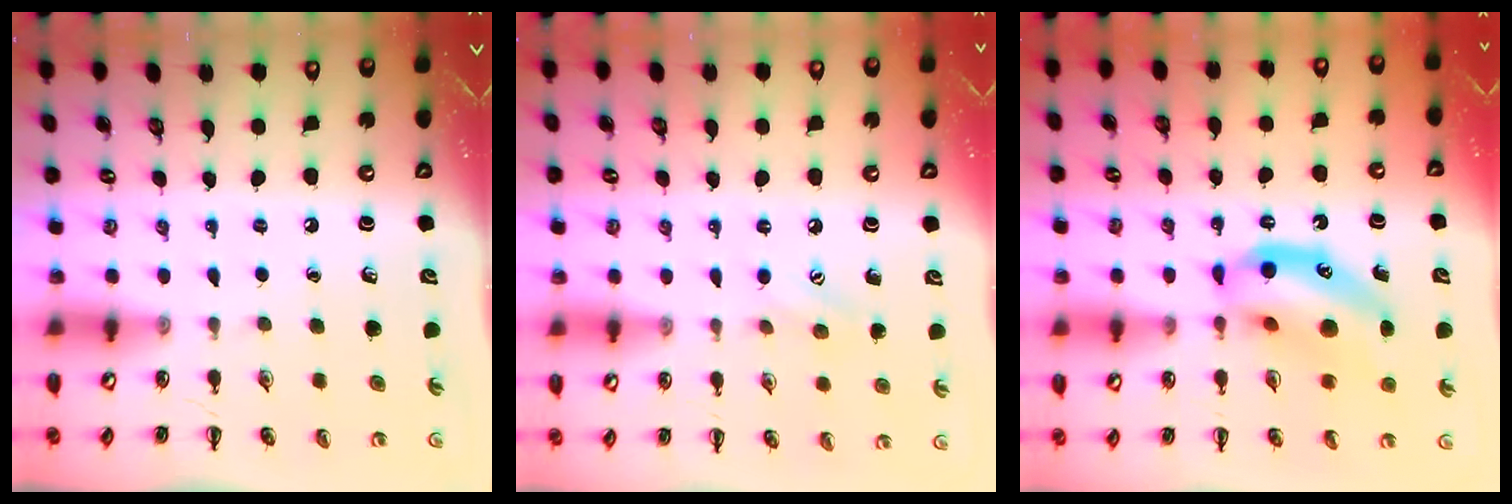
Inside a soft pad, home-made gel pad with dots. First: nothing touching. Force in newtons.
{"total": 7.1, "press": 6.9, "slide": 1.5}
{"total": 13.8, "press": 13.4, "slide": 3.3}